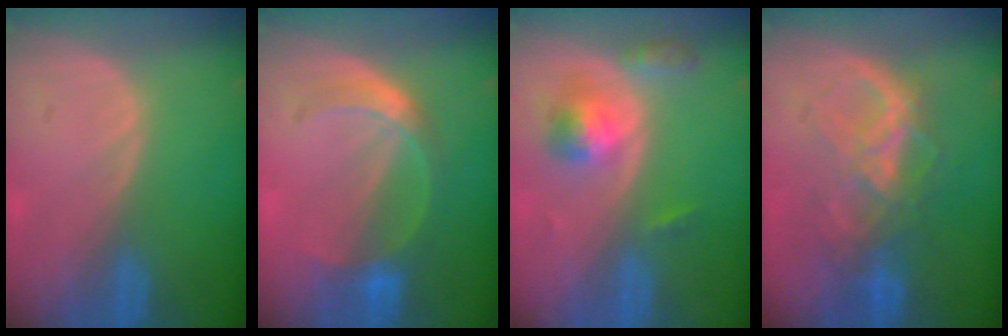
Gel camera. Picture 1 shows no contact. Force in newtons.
{"total": 5.5, "press": 5.2, "slide": 1.8}
{"total": 5.3, "press": 4.9, "slide": 1.9}
{"total": 7.1, "press": 7.1, "slide": 1.0}